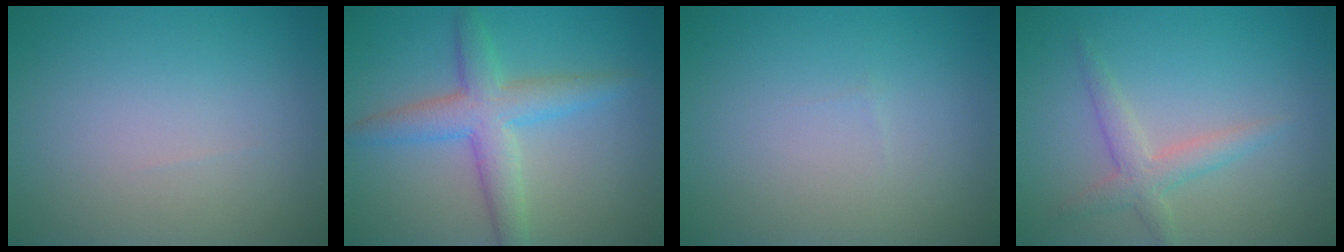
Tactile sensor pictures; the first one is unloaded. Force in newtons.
{"total": 4.7, "press": 4.7, "slide": 0.1}
{"total": 0.0}
{"total": 2.4, "press": 2.4, "slide": 0.1}